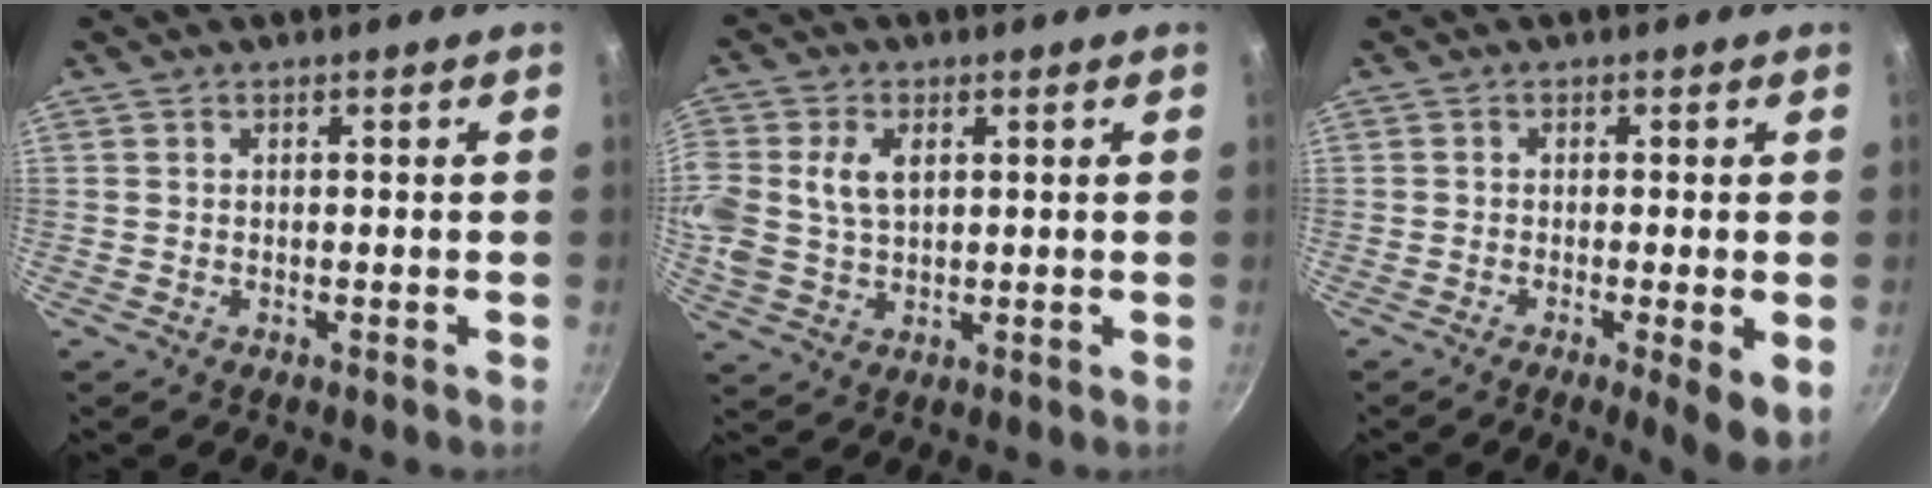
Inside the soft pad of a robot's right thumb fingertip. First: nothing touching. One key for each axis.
{"total": 11.1, "fx": 2.3, "fy": 7.8, "fz": 7.5, "tx": -0.167, "ty": 0.009, "tz": 0.044}
{"total": 6.1, "fx": -1.5, "fy": 1.1, "fz": 5.8, "tx": -0.078, "ty": -0.007, "tz": -0.020}